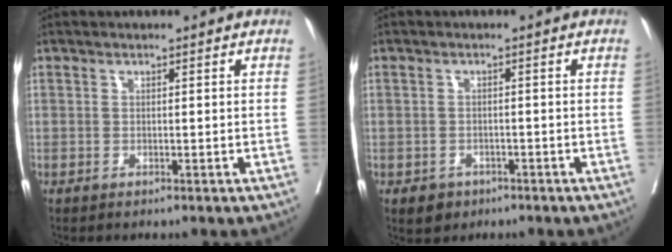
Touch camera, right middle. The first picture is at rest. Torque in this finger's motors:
{"motor_torque": [0.45, -0.37, 0.15, 0.00]}